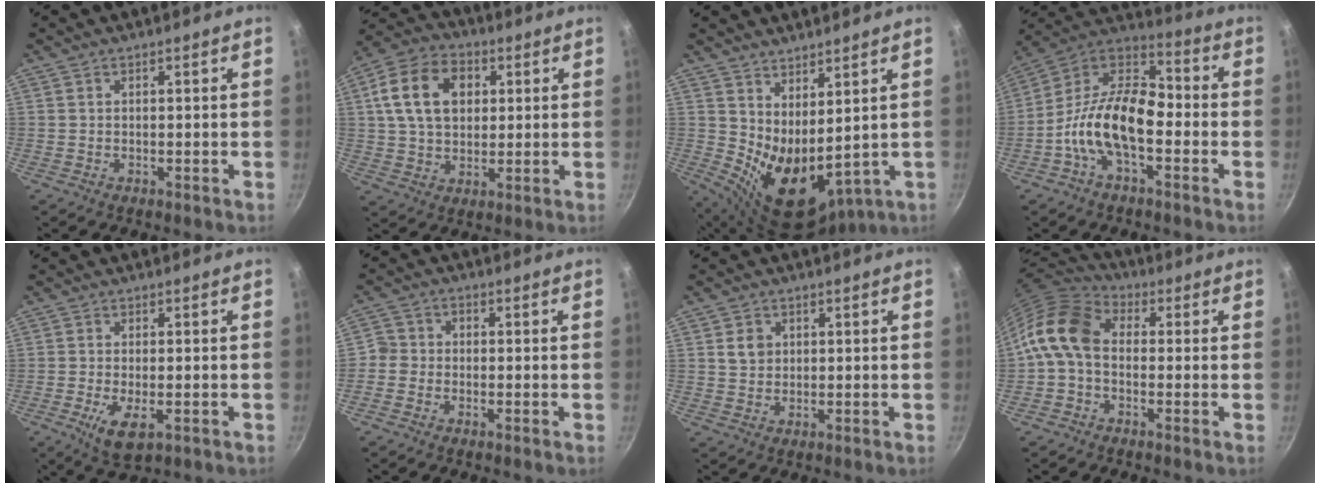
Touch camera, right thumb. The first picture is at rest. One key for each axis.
{"total": 14.7, "fx": 3.7, "fy": 10.5, "fz": 9.6, "tx": -0.152, "ty": 0.008, "tz": 0.052}
{"total": 11.5, "fx": 3.2, "fy": 6.0, "fz": 9.2, "tx": -0.124, "ty": -0.042, "tz": 0.078}
{"total": 16.3, "fx": -4.4, "fy": 8.8, "fz": 13.0, "tx": -0.217, "ty": 0.054, "tz": -0.105}
{"total": 6.1, "fx": -2.0, "fy": 2.5, "fz": 5.2, "tx": -0.097, "ty": -0.010, "tz": -0.032}
{"total": 3.6, "fx": -1.5, "fy": 3.0, "fz": 1.1, "tx": -0.006, "ty": 0.017, "tz": -0.041}
{"total": 3.4, "fx": 0.9, "fy": 2.9, "fz": 1.5, "tx": -0.014, "ty": 0.002, "tz": 0.016}
{"total": 11.8, "fx": -0.4, "fy": 8.5, "fz": 8.2, "tx": -0.144, "ty": 0.034, "tz": -0.030}